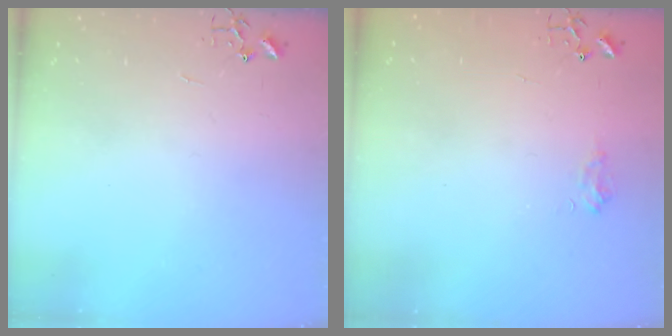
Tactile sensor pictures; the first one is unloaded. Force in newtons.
{"total": 6.3, "press": 6.3, "slide": 0.8}